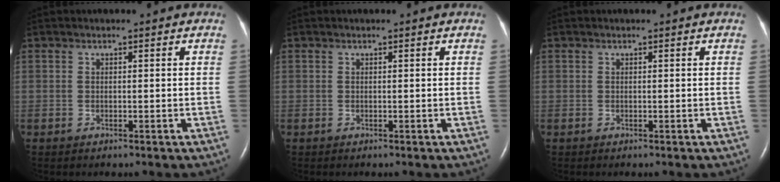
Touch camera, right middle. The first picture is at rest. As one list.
[{"total": 0.0}, {"total": 0.0}]